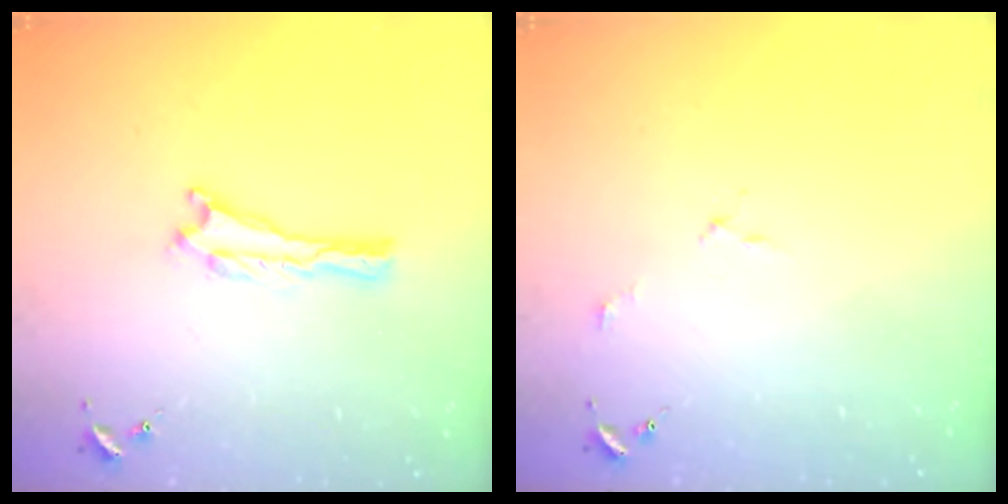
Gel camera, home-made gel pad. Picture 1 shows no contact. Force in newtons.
{"total": 2.0, "press": 2.0, "slide": 0.1}